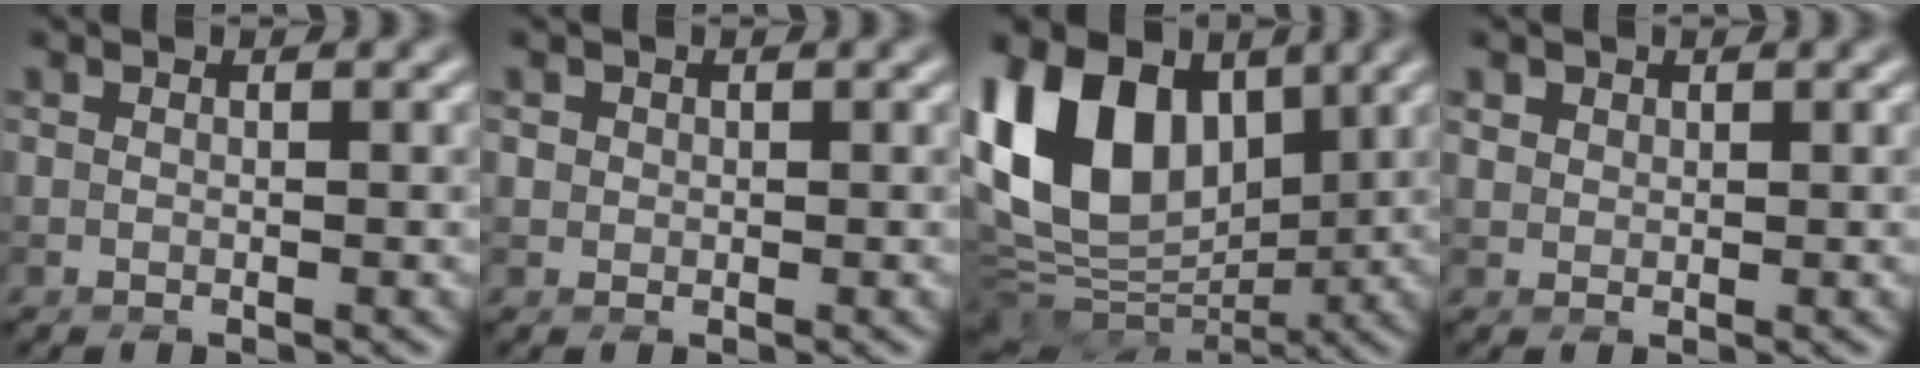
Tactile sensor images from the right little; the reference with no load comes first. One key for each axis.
{"total": 1.6, "fx": 0.8, "fy": 1.2, "fz": 0.5, "tx": 0.002, "ty": 0.014, "tz": 0.001}
{"total": 12.7, "fx": 3.6, "fy": 8.6, "fz": 8.6, "tx": -0.180, "ty": 0.017, "tz": 0.056}
{"total": 2.7, "fx": 1.7, "fy": 1.8, "fz": 1.1, "tx": -0.026, "ty": 0.013, "tz": 0.024}